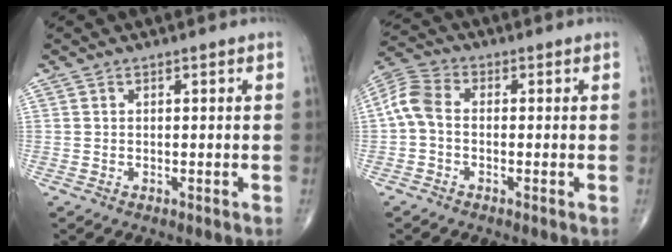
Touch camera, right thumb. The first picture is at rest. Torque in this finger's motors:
{"motor_torque": [0.55, 1.02, 0.31, -0.43, 0.19]}